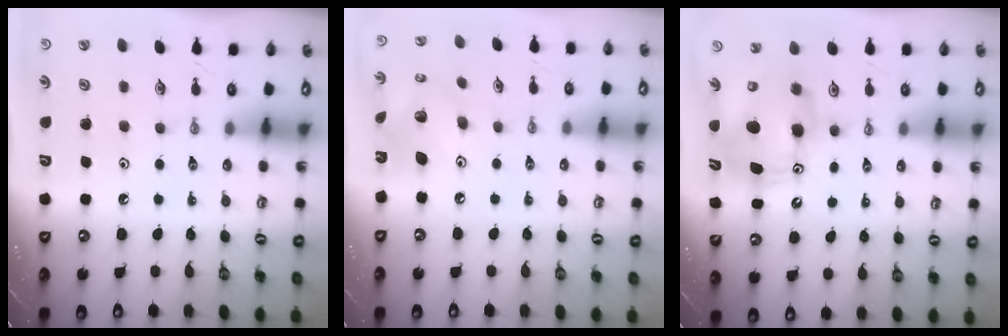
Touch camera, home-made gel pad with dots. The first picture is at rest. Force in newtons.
{"total": 10.8, "press": 10.7, "slide": 1.0}
{"total": 10.4, "press": 10.2, "slide": 2.2}